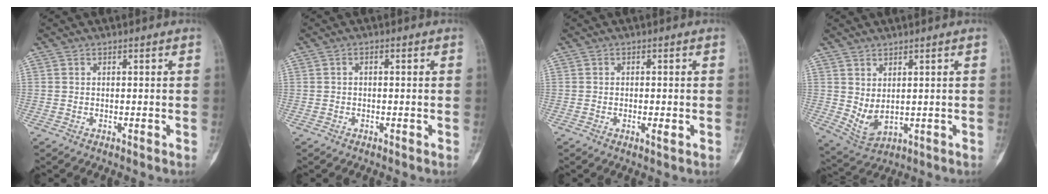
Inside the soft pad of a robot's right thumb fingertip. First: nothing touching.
{"total": 0.6, "force": [0.0, 0.3, 0.5], "torque": [-0.007, 0.003, -0.003]}
{"total": 1.9, "force": [-0.4, 0.7, 1.7], "torque": [-0.030, -0.003, -0.006]}
{"total": 5.4, "force": [1.0, 2.9, 4.3], "torque": [-0.074, -0.015, 0.039]}